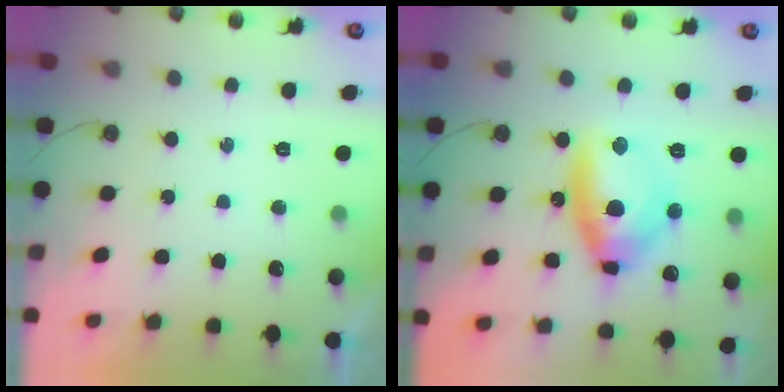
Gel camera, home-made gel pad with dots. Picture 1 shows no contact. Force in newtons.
{"total": 12.8, "press": 12.7, "slide": 1.9}